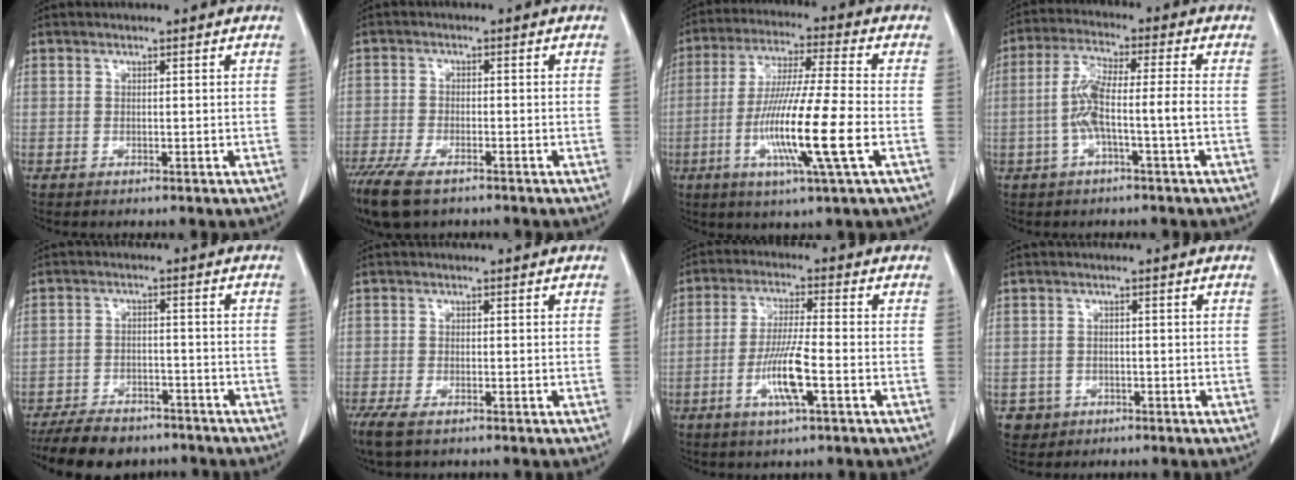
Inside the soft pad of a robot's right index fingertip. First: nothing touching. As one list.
[{"total": 10.4, "force": [-7.5, 3.6, 6.2], "torque": [-0.118, -0.020, -0.124]}, {"total": 14.7, "force": [-3.8, -0.5, 14.1], "torque": [-0.279, -0.018, -0.075]}, {"total": 7.4, "force": [-1.6, 0.3, 7.2], "torque": [-0.150, 0.021, -0.031]}, {"total": 12.6, "force": [-10.7, 4.5, 4.8], "torque": [-0.078, -0.002, -0.158]}, {"total": 6.0, "force": [-4.3, 1.9, 3.7], "torque": [-0.070, -0.016, -0.071]}, {"total": 8.0, "force": [-2.7, 0.4, 7.5], "torque": [-0.148, -0.007, -0.051]}, {"total": 3.0, "force": [-1.4, 2.6, 0.0], "torque": [0.004, 0.011, -0.021]}]